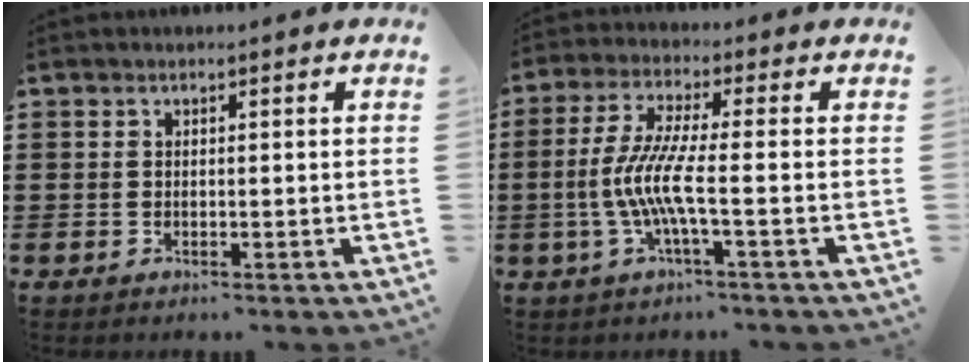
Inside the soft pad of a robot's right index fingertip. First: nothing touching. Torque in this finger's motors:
{"motor_torque": [1.38, -0.76, 0.87, 0.21]}